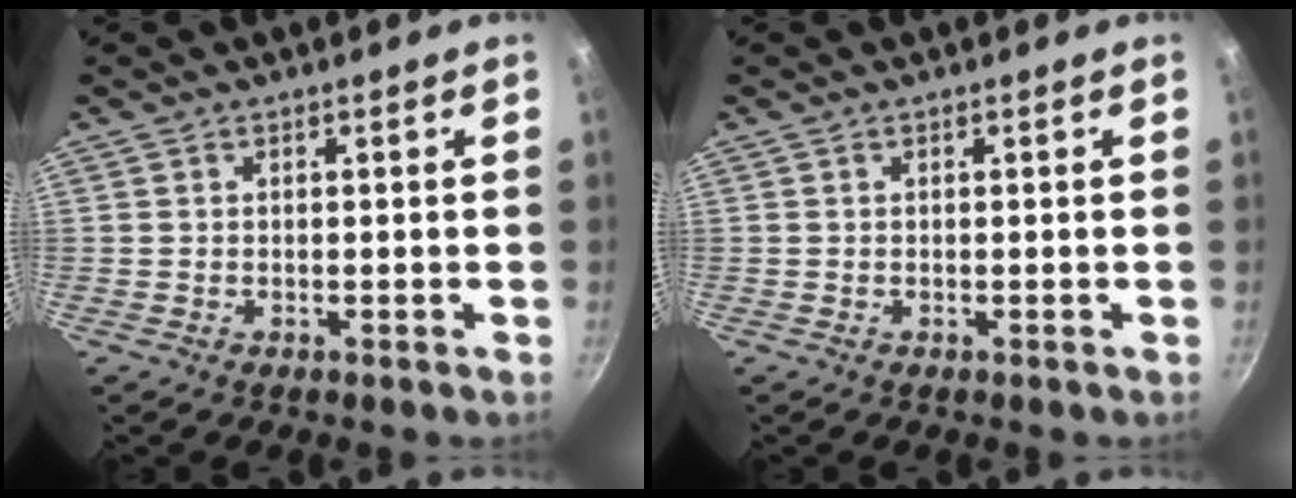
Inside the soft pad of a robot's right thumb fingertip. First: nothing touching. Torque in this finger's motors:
{"motor_torque": [0.00, 0.00, 0.00, 0.00, 0.00]}